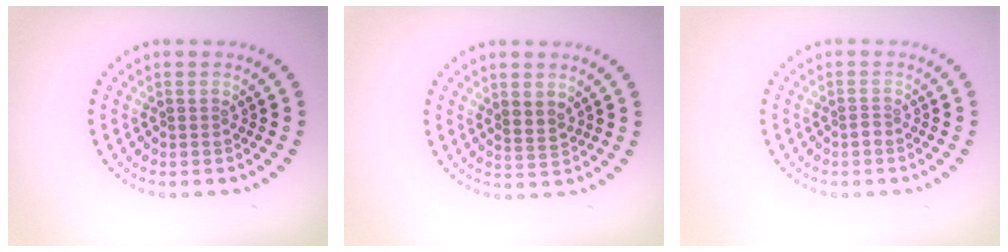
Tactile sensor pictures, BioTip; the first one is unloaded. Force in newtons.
{"total": 1.6, "press": 1.4, "slide": 0.8}
{"total": 0.7, "press": 0.5, "slide": 0.5}